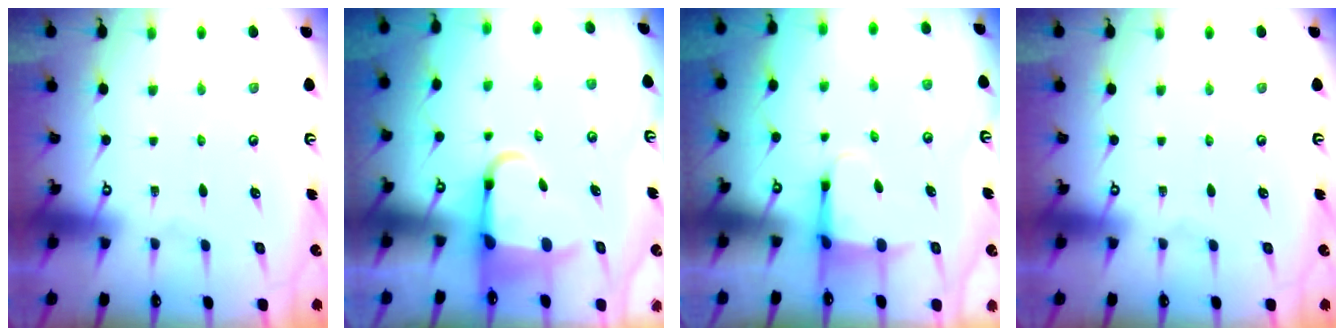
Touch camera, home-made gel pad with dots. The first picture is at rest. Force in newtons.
{"total": 6.1, "press": 5.9, "slide": 1.3}
{"total": 4.0, "press": 3.8, "slide": 1.0}
{"total": 0.0}